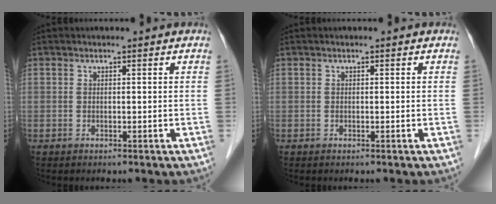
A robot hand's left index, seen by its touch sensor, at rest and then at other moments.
{"total": 0.0}